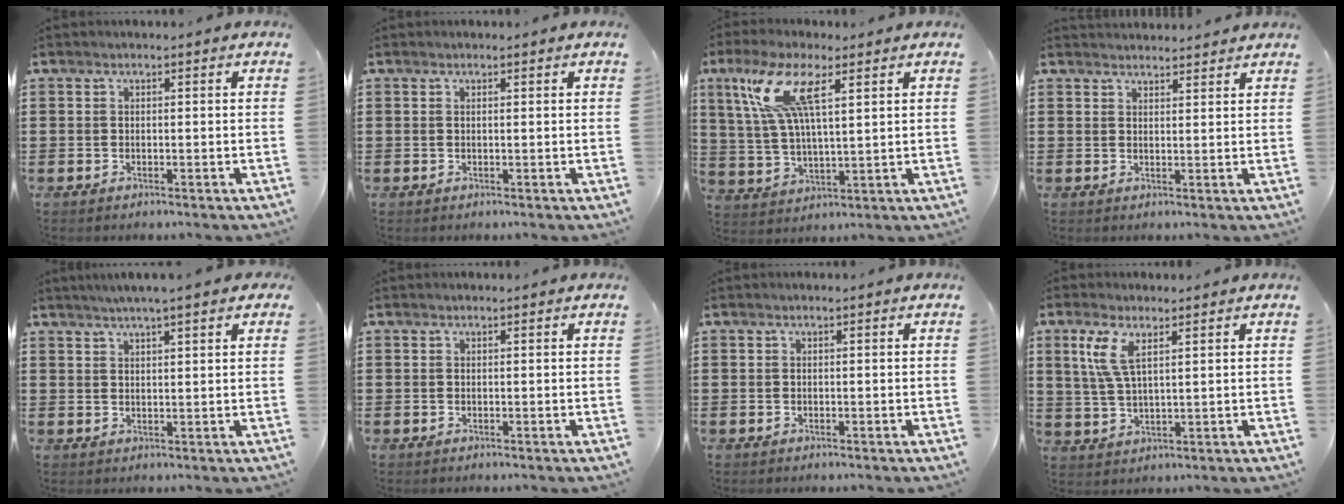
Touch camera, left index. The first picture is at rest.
{"total": 0.0}
{"total": 10.7, "force": [5.6, 2.9, 8.7], "torque": [-0.197, 0.000, 0.094]}
{"total": 2.1, "force": [2.1, 0.2, -0.1], "torque": [-0.002, 0.000, 0.042]}
{"total": 3.1, "force": [2.5, 0.3, 1.9], "torque": [-0.041, 0.006, 0.044]}
{"total": 0.0}
{"total": 0.0}
{"total": 5.7, "force": [2.9, 1.8, 4.6], "torque": [-0.109, 0.001, 0.049]}